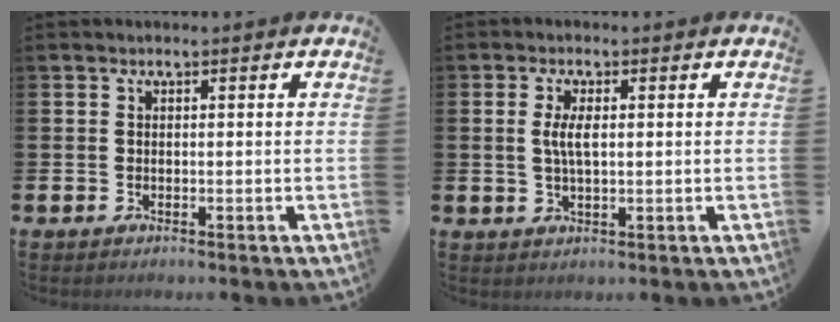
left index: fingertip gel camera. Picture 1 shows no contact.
{"total": 3.4, "force": [0.7, 1.2, 3.1], "torque": [-0.061, 0.006, 0.008]}